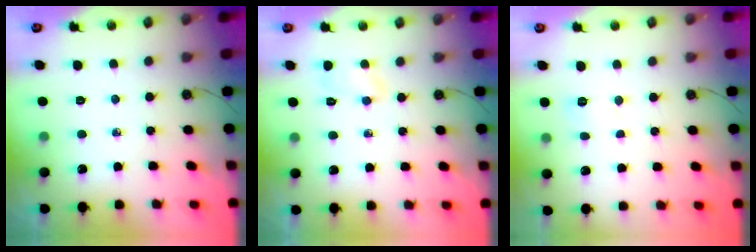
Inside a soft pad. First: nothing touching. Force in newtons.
{"total": 3.9, "press": 3.9, "slide": 0.7}
{"total": 4.2, "press": 4.2, "slide": 0.4}